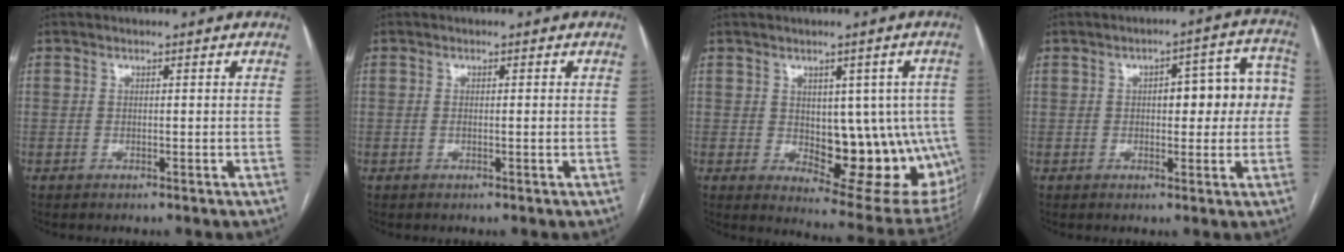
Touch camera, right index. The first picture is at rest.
{"total": 1.0, "force": [-0.1, 0.2, 1.0], "torque": [-0.019, 0.000, 0.001]}
{"total": 15.7, "force": [-1.7, 7.4, 13.8], "torque": [-0.125, 0.005, 0.001]}
{"total": 9.5, "force": [0.6, 3.7, 8.7], "torque": [-0.098, 0.042, 0.009]}